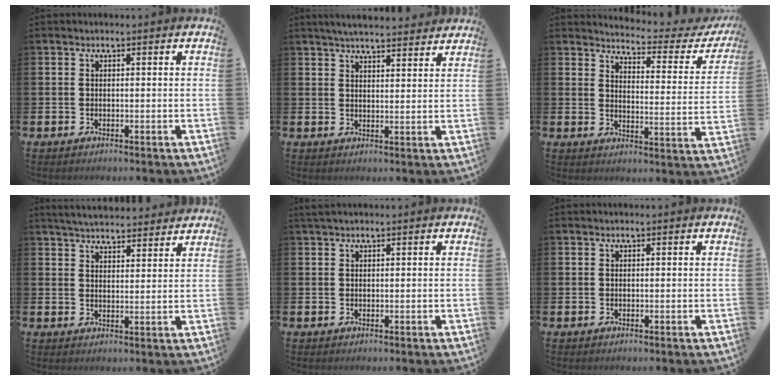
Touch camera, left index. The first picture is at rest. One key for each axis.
{"total": 4.6, "fx": 4.5, "fy": 0.3, "fz": 1.0, "tx": -0.025, "ty": -0.020, "tz": 0.079}
{"total": 4.0, "fx": 3.8, "fy": 0.7, "fz": 1.0, "tx": -0.025, "ty": -0.038, "tz": 0.054}
{"total": 4.7, "fx": 4.7, "fy": 0.5, "fz": 0.4, "tx": -0.018, "ty": -0.028, "tz": 0.081}
{"total": 1.2, "fx": 1.0, "fy": 0.2, "fz": 0.6, "tx": -0.010, "ty": 0.002, "tz": 0.017}
{"total": 0.0}